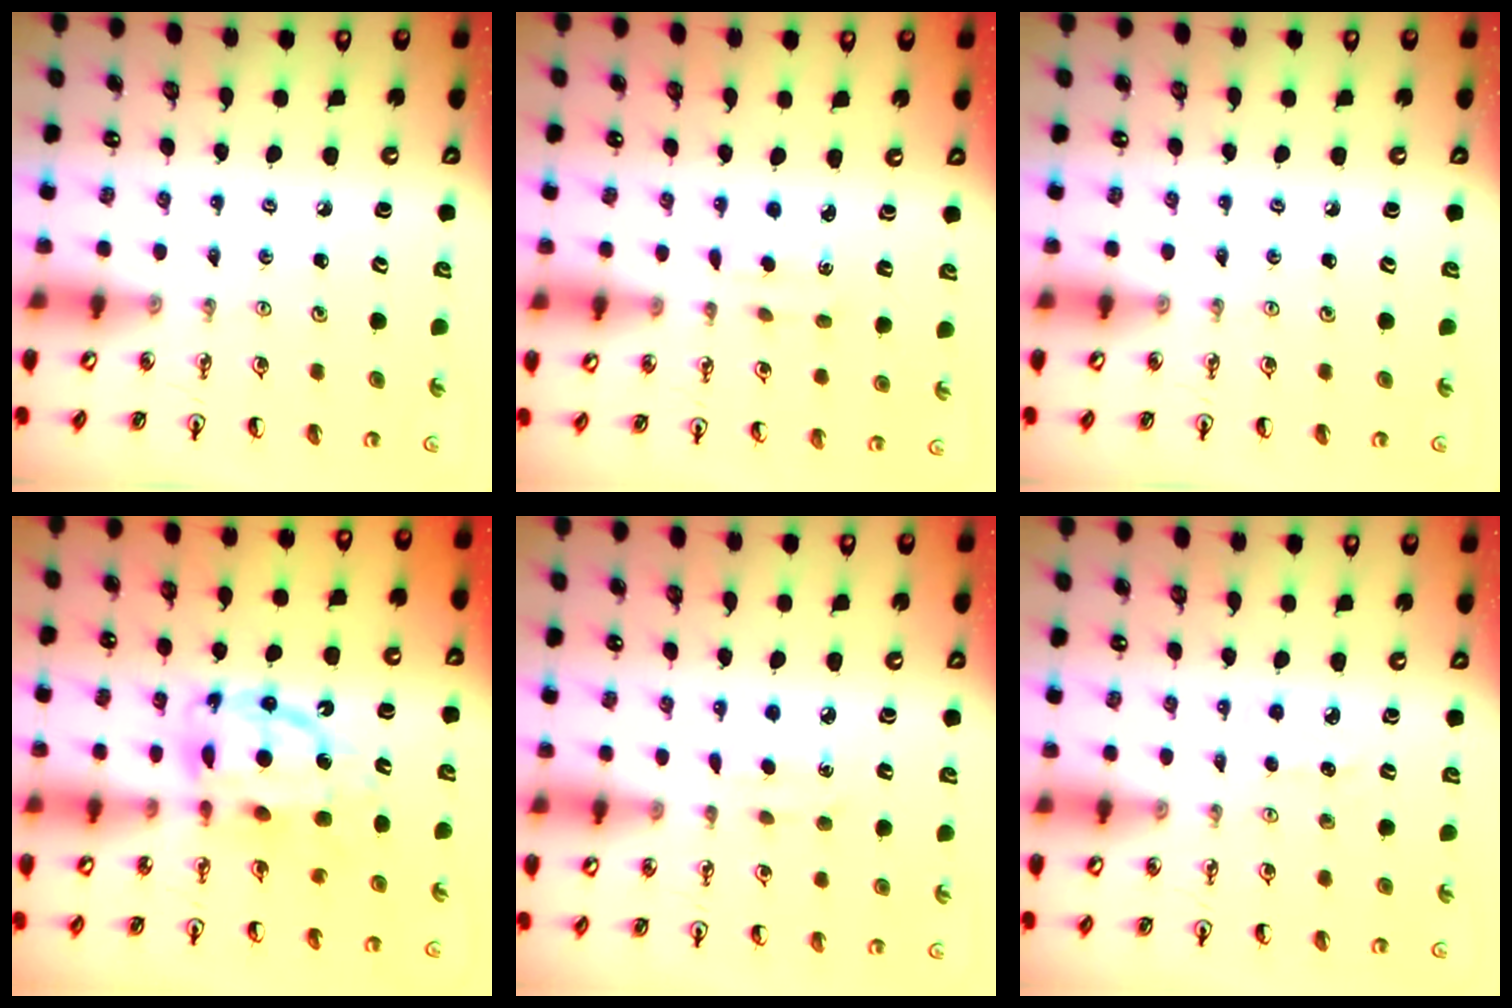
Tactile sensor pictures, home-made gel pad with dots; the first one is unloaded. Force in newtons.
{"total": 1.9, "press": 1.9, "slide": 0.4}
{"total": 0.0}
{"total": 12.3, "press": 12.3, "slide": 1.1}
{"total": 5.0, "press": 4.9, "slide": 0.5}
{"total": 4.6, "press": 4.5, "slide": 0.7}